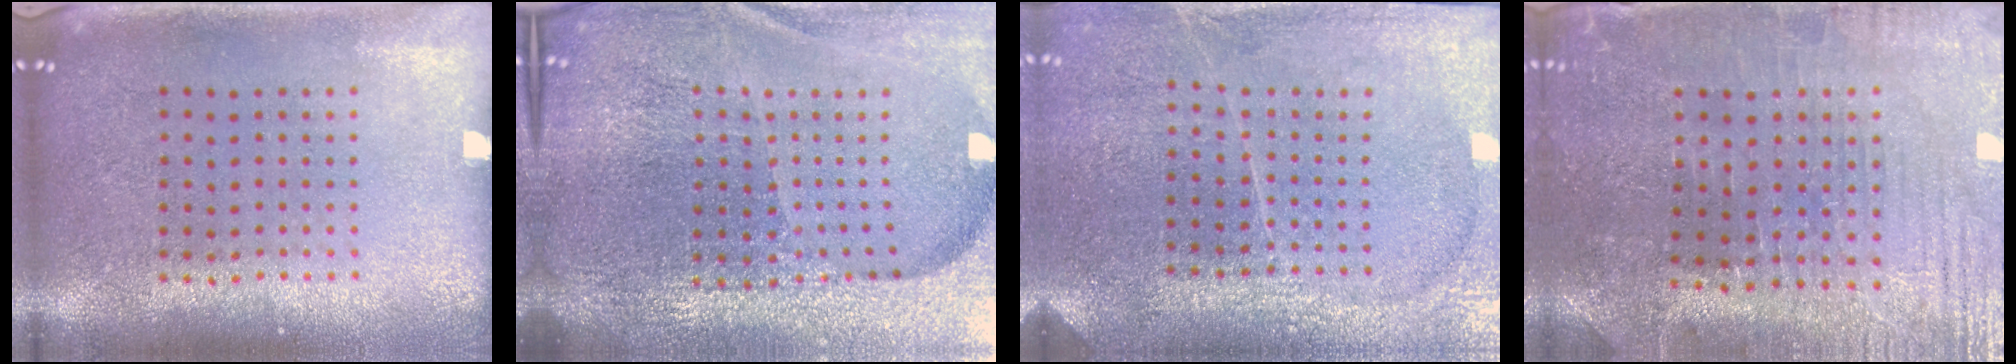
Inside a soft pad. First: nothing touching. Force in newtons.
{"total": 6.7, "press": 5.8, "slide": 3.3}
{"total": 3.8, "press": 3.4, "slide": 1.6}
{"total": 1.3, "press": 1.2, "slide": 0.4}